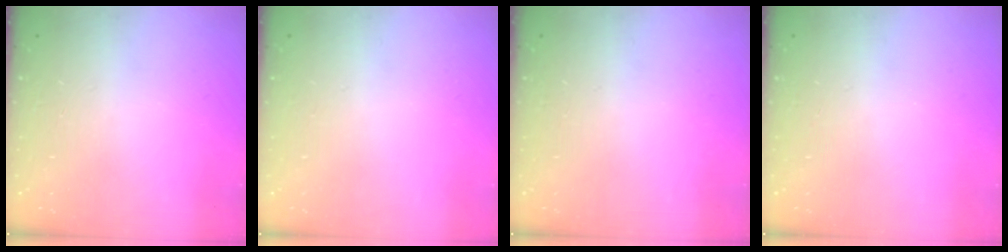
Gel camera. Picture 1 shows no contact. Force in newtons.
{"total": 0.0}
{"total": 0.0}
{"total": 0.0}